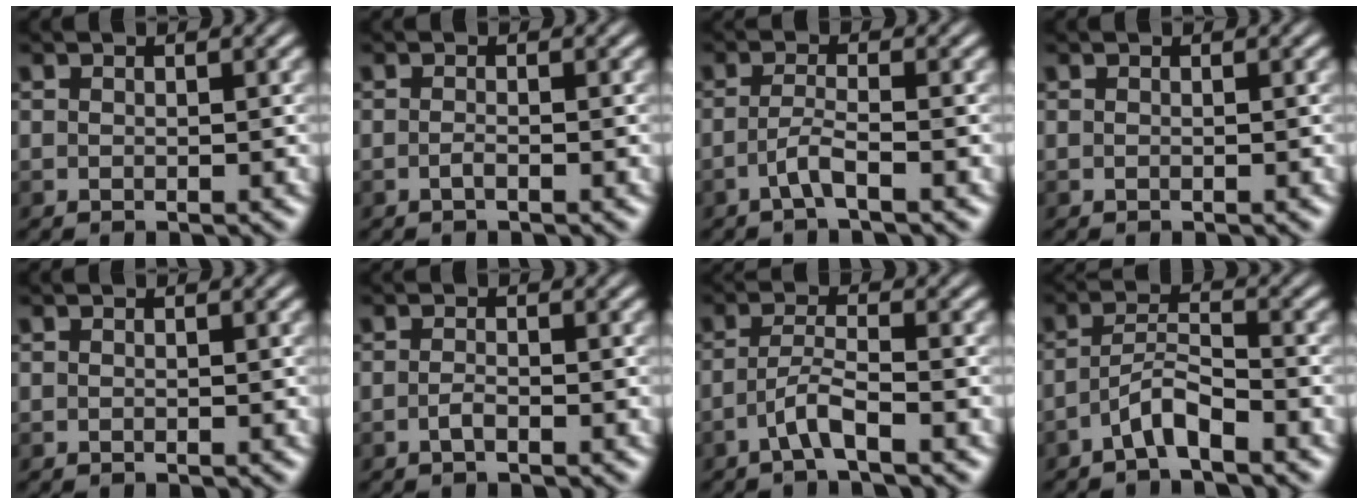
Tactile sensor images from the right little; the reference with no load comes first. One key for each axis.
{"total": 1.1, "fx": -1.0, "fy": -0.1, "fz": 0.4, "tx": -0.007, "ty": 0.000, "tz": -0.021}
{"total": 3.1, "fx": -2.5, "fy": -0.1, "fz": 1.8, "tx": -0.051, "ty": 0.001, "tz": -0.050}
{"total": 0.0}
{"total": 0.0}
{"total": 1.7, "fx": -1.6, "fy": 0.2, "fz": 0.7, "tx": -0.017, "ty": 0.001, "tz": -0.033}
{"total": 3.6, "fx": -2.9, "fy": -0.1, "fz": 2.1, "tx": -0.054, "ty": 0.006, "tz": -0.061}
{"total": 3.8, "fx": -3.3, "fy": 0.0, "fz": 1.9, "tx": -0.047, "ty": 0.009, "tz": -0.068}